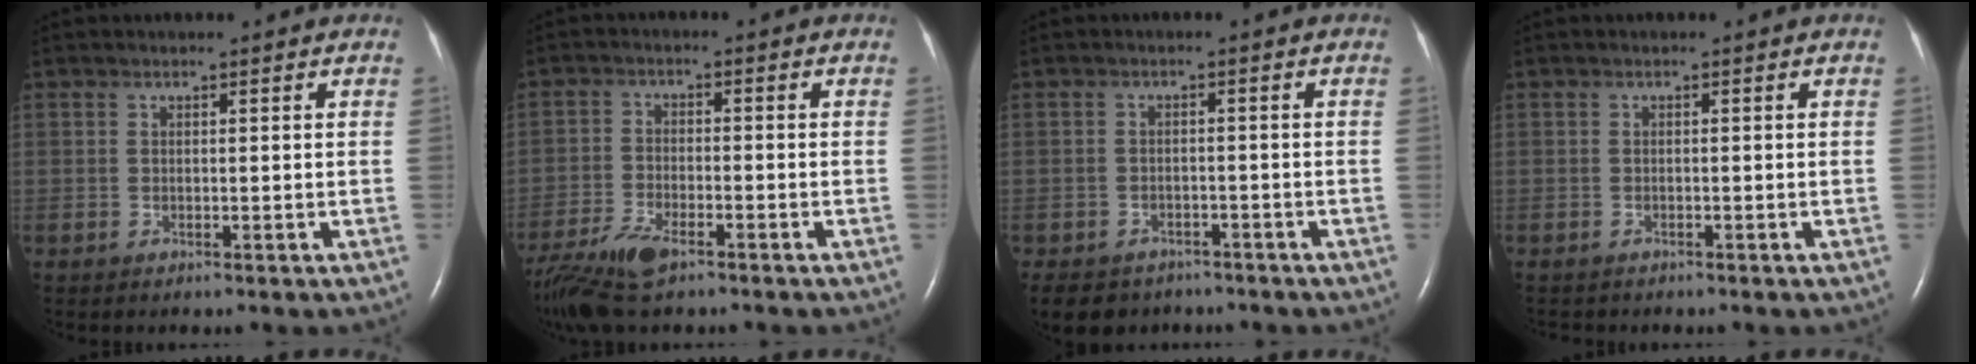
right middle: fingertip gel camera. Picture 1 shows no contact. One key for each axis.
{"total": 9.0, "fx": -6.4, "fy": 2.6, "fz": 5.7, "tx": -0.118, "ty": -0.020, "tz": -0.119}
{"total": 8.4, "fx": -6.4, "fy": 5.1, "fz": 1.9, "tx": -0.040, "ty": -0.006, "tz": -0.087}
{"total": 1.3, "fx": -1.2, "fy": 0.5, "fz": 0.3, "tx": -0.007, "ty": -0.001, "tz": -0.017}